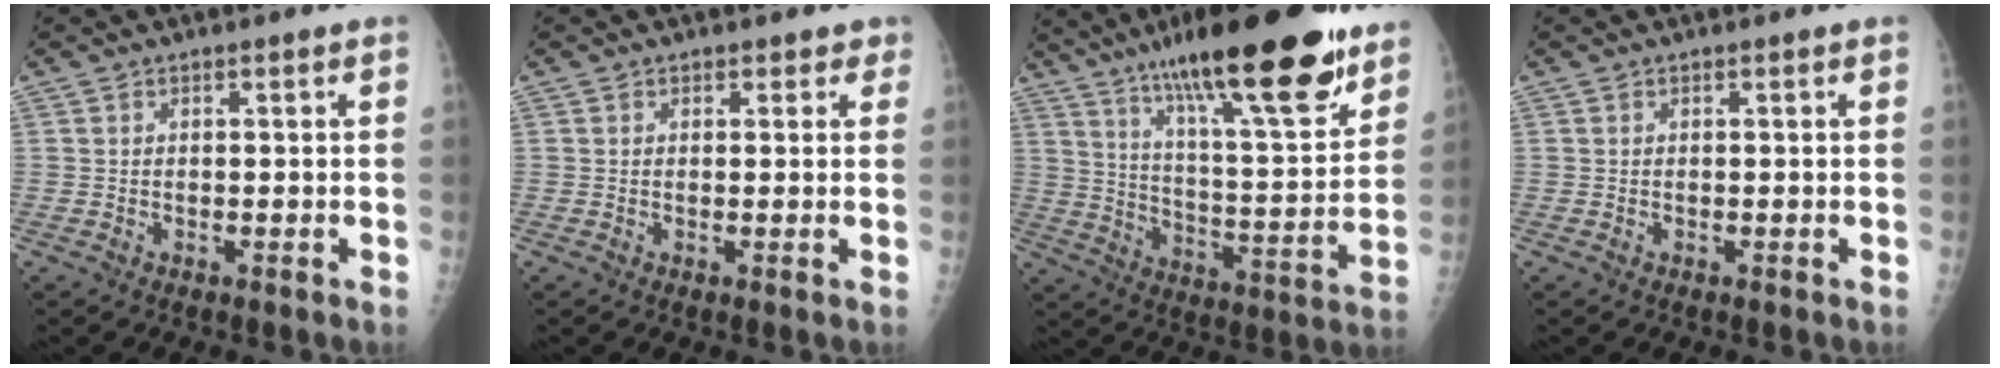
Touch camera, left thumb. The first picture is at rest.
{"total": 1.6, "force": [1.1, 1.2, 0.1], "torque": [0.023, -0.004, 0.006]}
{"total": 26.2, "force": [17.2, 5.8, 19.0], "torque": [-0.277, -0.059, 0.276]}
{"total": 0.0}